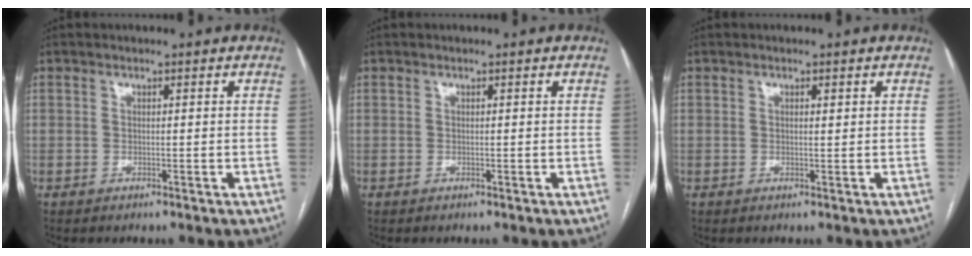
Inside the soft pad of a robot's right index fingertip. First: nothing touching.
{"total": 0.0}
{"total": 0.9, "force": [0.4, 0.2, 0.7], "torque": [-0.014, -0.002, 0.004]}